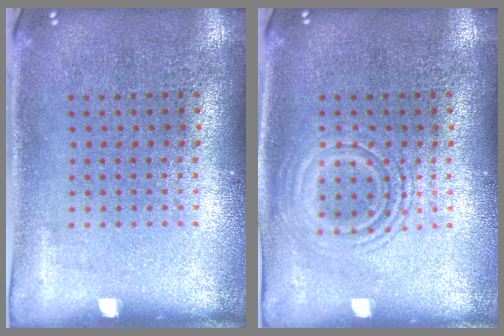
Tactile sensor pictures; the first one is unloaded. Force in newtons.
{"total": 2.7, "press": 2.7, "slide": 0.4}